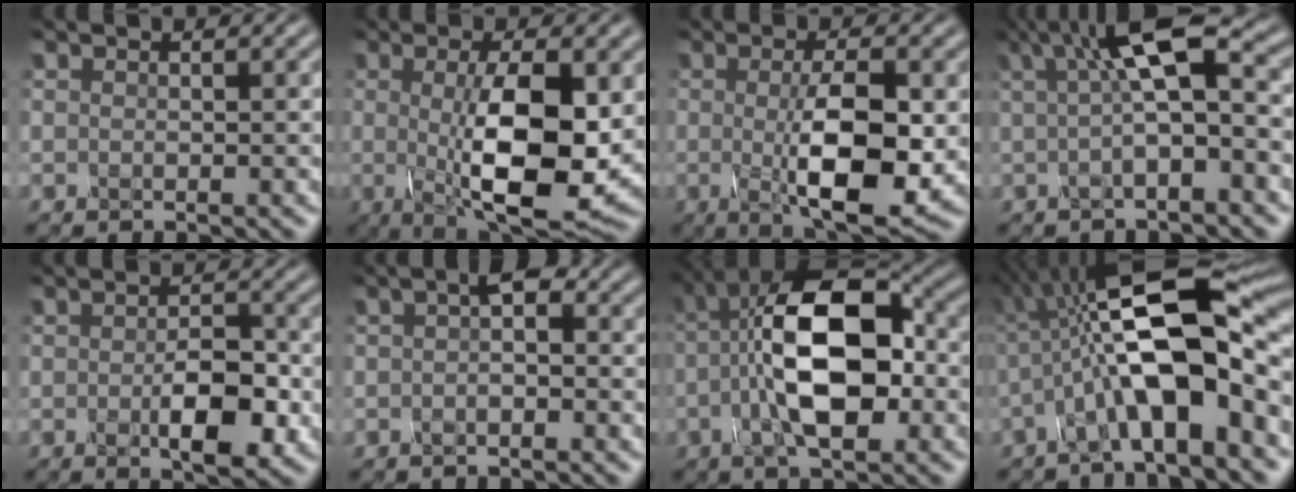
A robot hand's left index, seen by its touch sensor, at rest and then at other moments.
{"total": 9.9, "force": [-0.4, 3.0, 9.5], "torque": [-0.147, -0.018, -0.002]}
{"total": 8.8, "force": [-0.8, 2.6, 8.3], "torque": [-0.127, -0.018, -0.008]}
{"total": 6.8, "force": [1.3, 1.9, 6.4], "torque": [-0.102, 0.016, 0.012]}
{"total": 4.8, "force": [-1.4, 2.1, 4.1], "torque": [-0.068, -0.011, -0.020]}
{"total": 1.9, "force": [-0.2, 0.6, 1.8], "torque": [-0.032, -0.001, -0.008]}
{"total": 11.1, "force": [-0.9, 4.9, 10.0], "torque": [-0.171, 0.015, -0.024]}
{"total": 13.7, "force": [-1.3, 4.2, 12.9], "torque": [-0.214, 0.016, -0.034]}